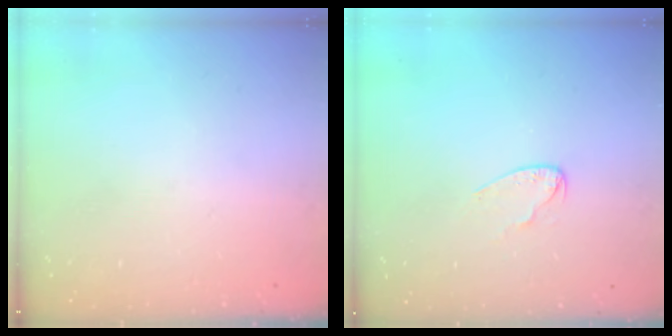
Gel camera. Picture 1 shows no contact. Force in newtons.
{"total": 4.1, "press": 4.1, "slide": 0.3}